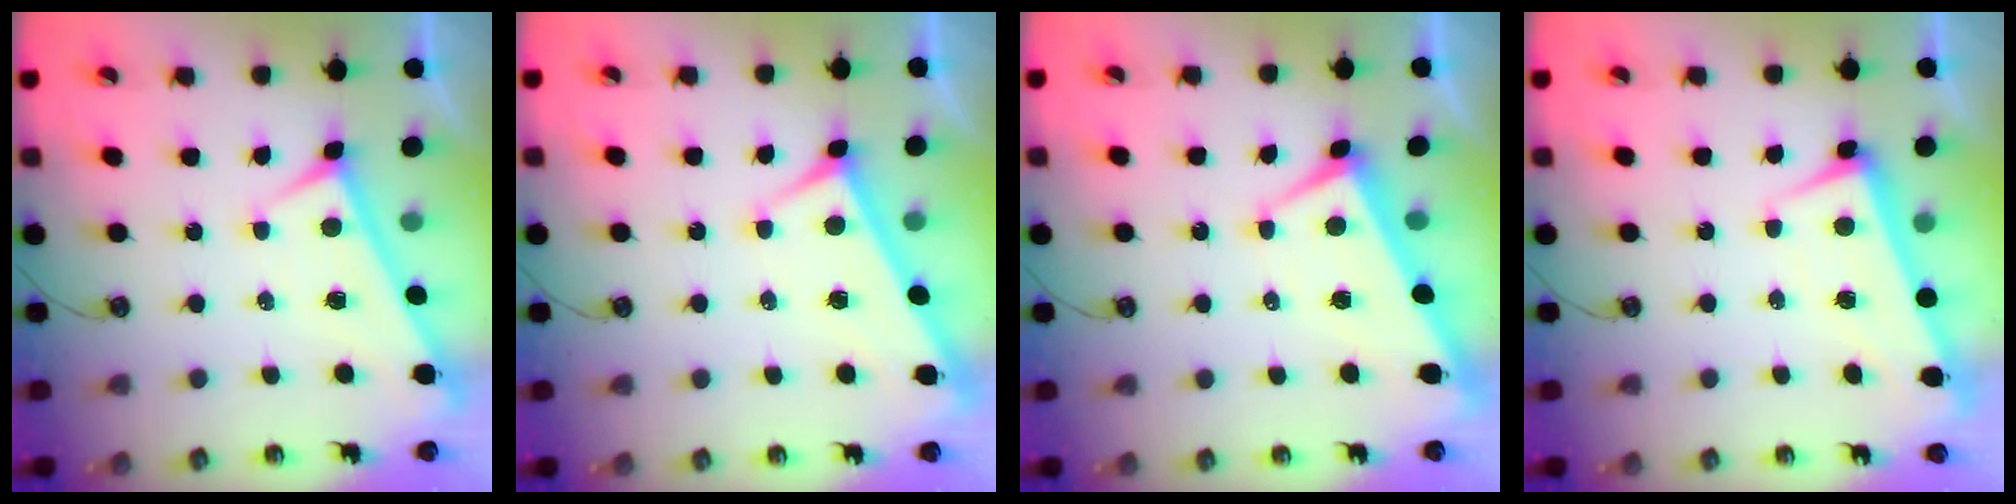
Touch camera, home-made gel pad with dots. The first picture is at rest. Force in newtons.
{"total": 2.4, "press": 2.3, "slide": 0.6}
{"total": 0.9, "press": 0.1, "slide": 0.9}
{"total": 1.5, "press": 0.3, "slide": 1.5}